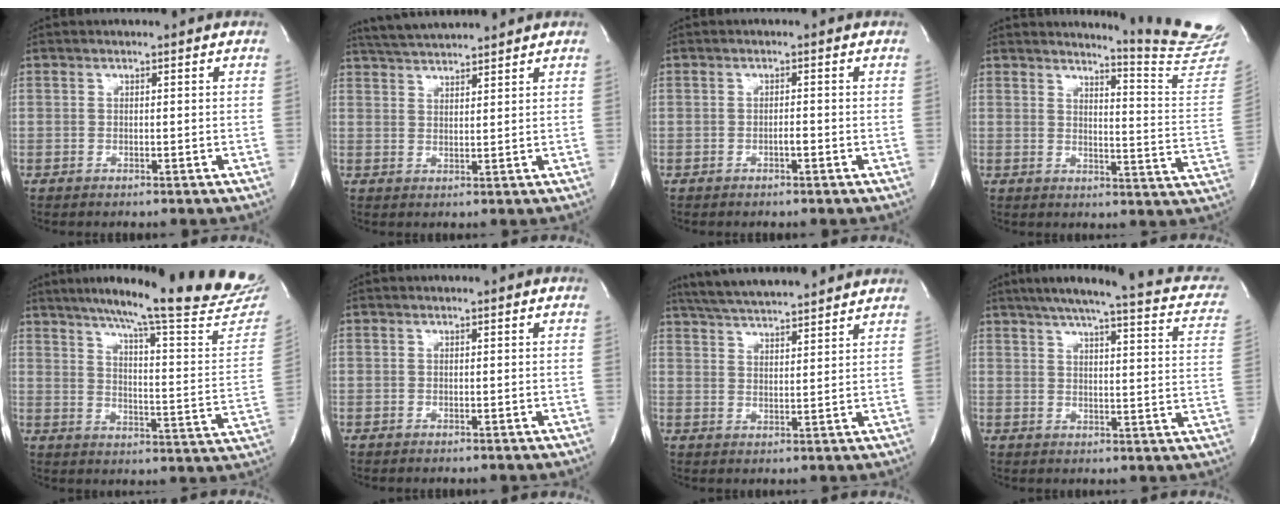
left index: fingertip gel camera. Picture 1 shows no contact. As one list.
[{"total": 7.3, "force": [6.9, 0.0, 2.4], "torque": [-0.052, 0.023, 0.117]}, {"total": 1.1, "force": [-0.8, 0.1, 0.7], "torque": [-0.010, -0.002, -0.015]}, {"total": 13.0, "force": [12.6, -2.3, 1.6], "torque": [-0.023, -0.138, 0.134]}, {"total": 27.3, "force": [23.5, 0.9, 13.8], "torque": [-0.204, -0.083, 0.290]}, {"total": 0.0}, {"total": 14.5, "force": [13.1, 1.2, 6.1], "torque": [-0.113, 0.025, 0.196]}, {"total": 21.4, "force": [16.8, 3.2, 12.8], "torque": [-0.182, 0.004, 0.190]}]